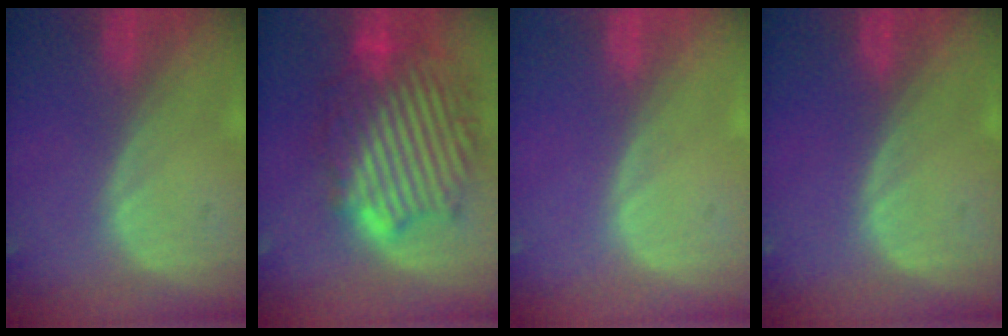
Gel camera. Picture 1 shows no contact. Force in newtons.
{"total": 13.3, "press": 13.3, "slide": 1.1}
{"total": 0.0}
{"total": 0.0}